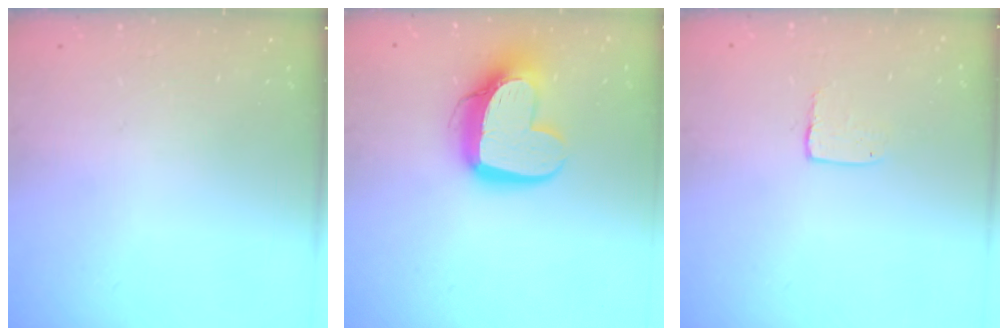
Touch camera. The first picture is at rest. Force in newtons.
{"total": 14.0, "press": 13.9, "slide": 1.3}
{"total": 3.4, "press": 3.4, "slide": 0.2}